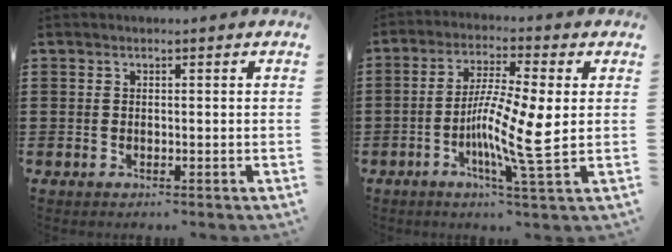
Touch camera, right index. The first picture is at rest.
{"total": 10.3, "force": [-1.4, 0.4, 10.2], "torque": [-0.191, -0.012, -0.029]}